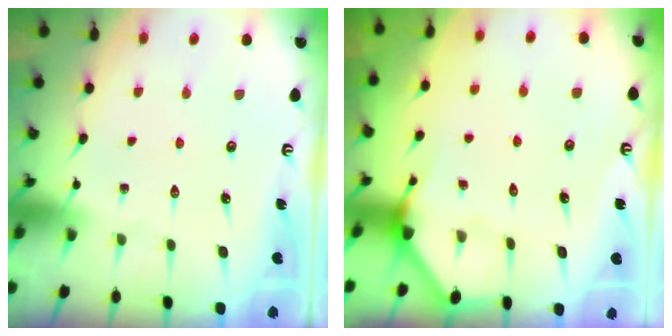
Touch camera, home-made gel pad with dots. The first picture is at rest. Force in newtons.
{"total": 2.5, "press": 2.5, "slide": 0.2}